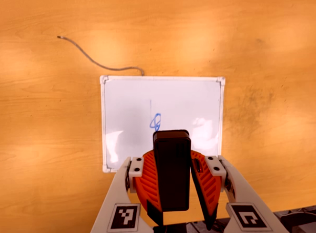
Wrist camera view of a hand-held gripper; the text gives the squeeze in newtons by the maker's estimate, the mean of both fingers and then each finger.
{"total": 8.3, "left": 8.3, "right": 8.3}